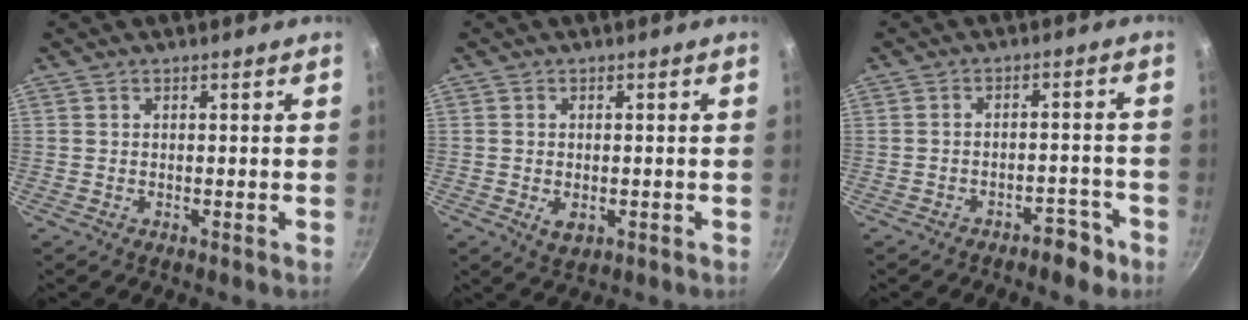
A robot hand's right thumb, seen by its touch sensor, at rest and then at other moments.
{"total": 3.0, "force": [-0.7, 2.0, 2.1], "torque": [-0.034, -0.007, -0.005]}
{"total": 4.8, "force": [-3.4, 2.1, 2.6], "torque": [-0.018, 0.044, -0.035]}